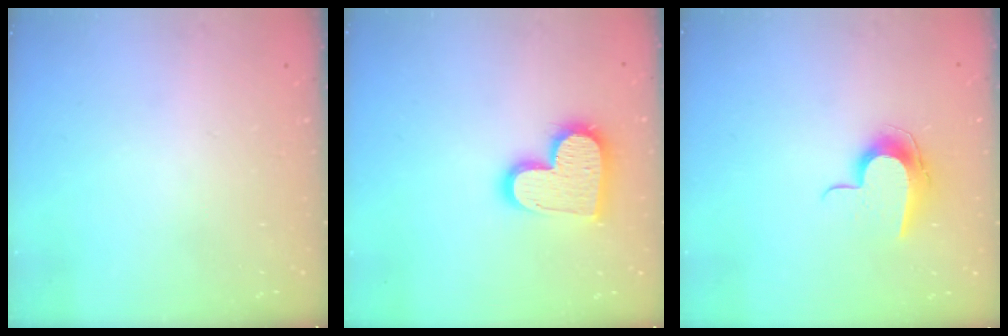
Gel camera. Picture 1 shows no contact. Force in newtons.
{"total": 16.0, "press": 16.0, "slide": 1.0}
{"total": 10.1, "press": 10.1, "slide": 0.6}